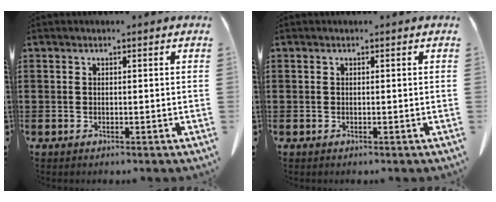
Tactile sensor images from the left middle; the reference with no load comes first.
{"total": 0.0}